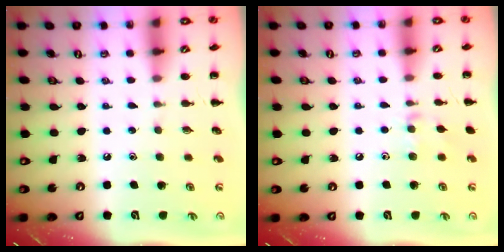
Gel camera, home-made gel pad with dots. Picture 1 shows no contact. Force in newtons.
{"total": 7.0, "press": 6.7, "slide": 1.8}